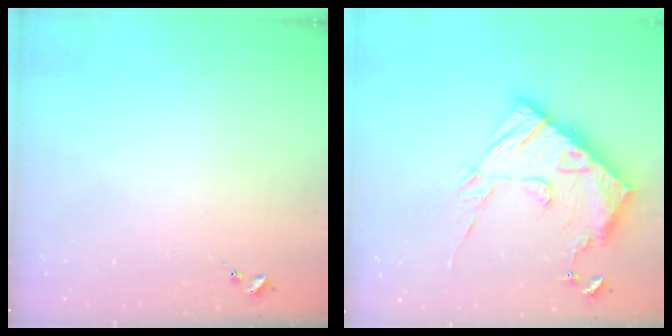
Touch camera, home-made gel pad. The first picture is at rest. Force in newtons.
{"total": 17.0, "press": 16.9, "slide": 1.5}